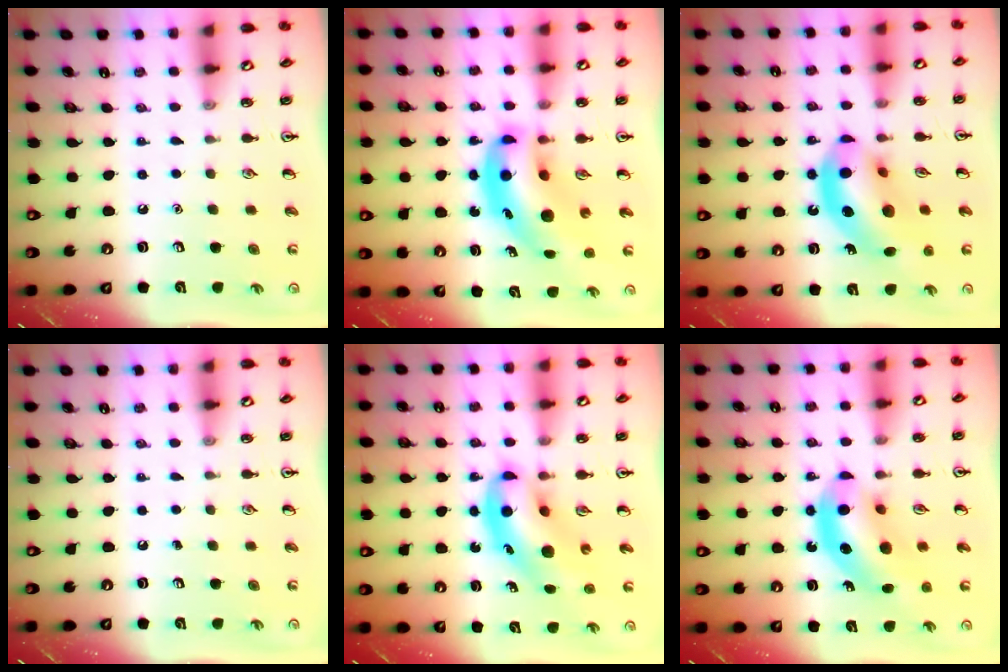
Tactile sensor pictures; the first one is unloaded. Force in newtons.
{"total": 13.3, "press": 12.8, "slide": 3.9}
{"total": 15.2, "press": 14.6, "slide": 4.2}
{"total": 0.0}
{"total": 9.3, "press": 8.9, "slide": 2.6}
{"total": 11.5, "press": 11.0, "slide": 3.3}